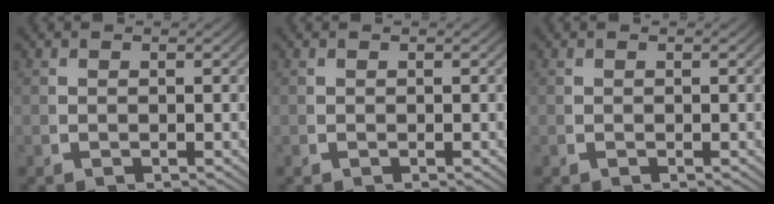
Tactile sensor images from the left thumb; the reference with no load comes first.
{"total": 0.0}
{"total": 0.0}